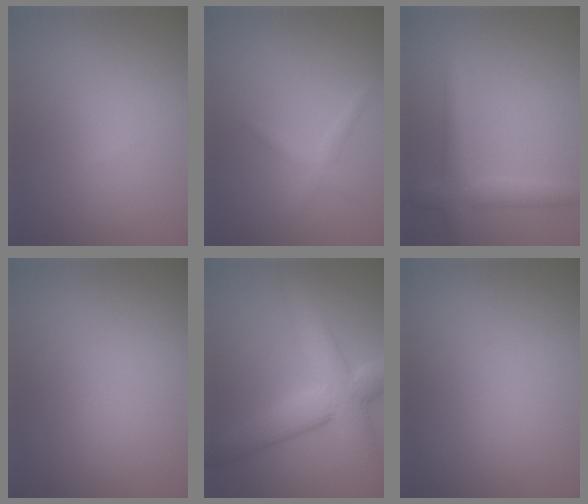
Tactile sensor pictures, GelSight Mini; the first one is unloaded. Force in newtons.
{"total": 1.2, "press": 1.2, "slide": 0.1}
{"total": 3.1, "press": 3.1, "slide": 0.2}
{"total": 0.0}
{"total": 7.6, "press": 7.6, "slide": 0.5}
{"total": 0.0}